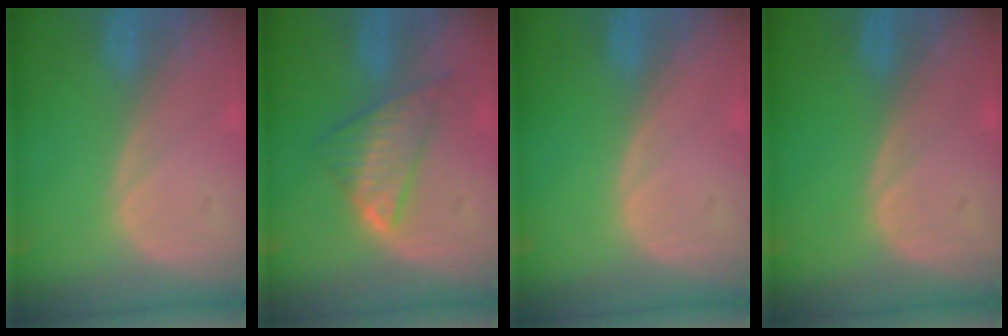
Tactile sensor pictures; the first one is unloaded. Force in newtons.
{"total": 5.8, "press": 5.8, "slide": 0.5}
{"total": 0.0}
{"total": 0.0}